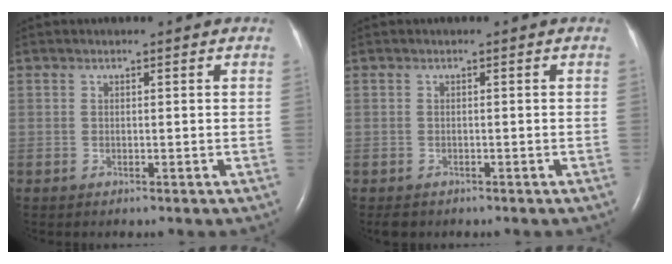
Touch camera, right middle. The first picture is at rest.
{"total": 1.3, "force": [-1.0, 0.7, 0.3], "torque": [-0.010, -0.001, -0.013]}